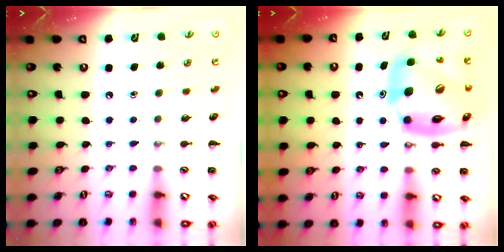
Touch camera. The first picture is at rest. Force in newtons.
{"total": 18.2, "press": 17.5, "slide": 5.1}